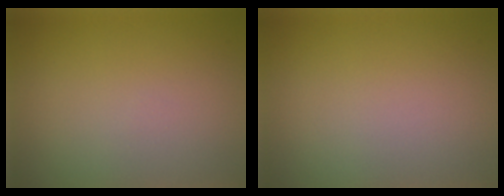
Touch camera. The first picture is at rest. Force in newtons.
{"total": 0.0}